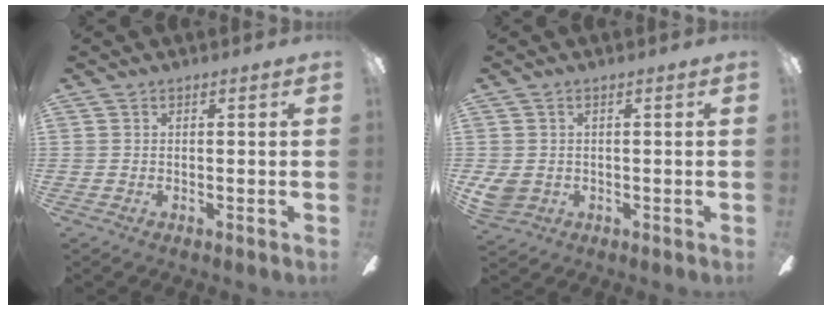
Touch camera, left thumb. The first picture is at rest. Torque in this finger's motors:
{"motor_torque": [-0.25, 0.33, 0.31, -0.28, 0.04]}